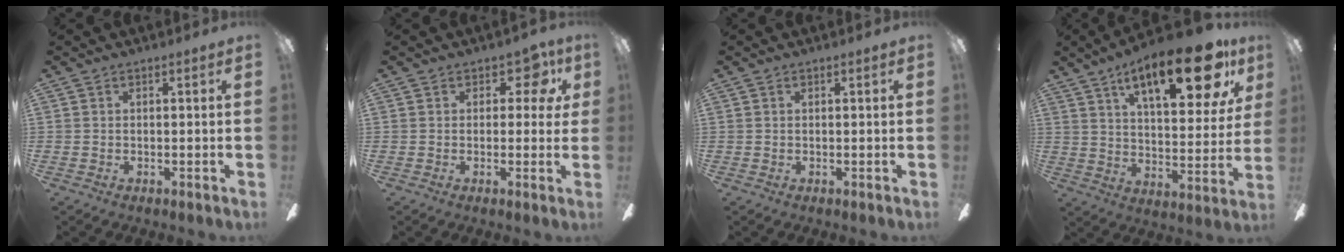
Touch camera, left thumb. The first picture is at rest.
{"total": 5.6, "force": [2.4, 3.8, 3.3], "torque": [-0.033, -0.007, 0.036]}
{"total": 0.0}
{"total": 22.9, "force": [13.3, 8.3, 16.7], "torque": [-0.239, -0.065, 0.208]}